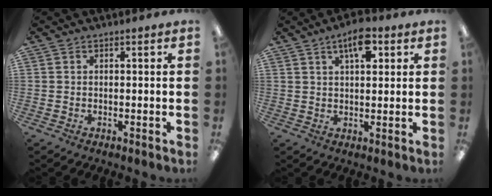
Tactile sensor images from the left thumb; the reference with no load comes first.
{"total": 7.5, "force": [3.8, 3.2, 5.6], "torque": [-0.085, -0.006, 0.062]}